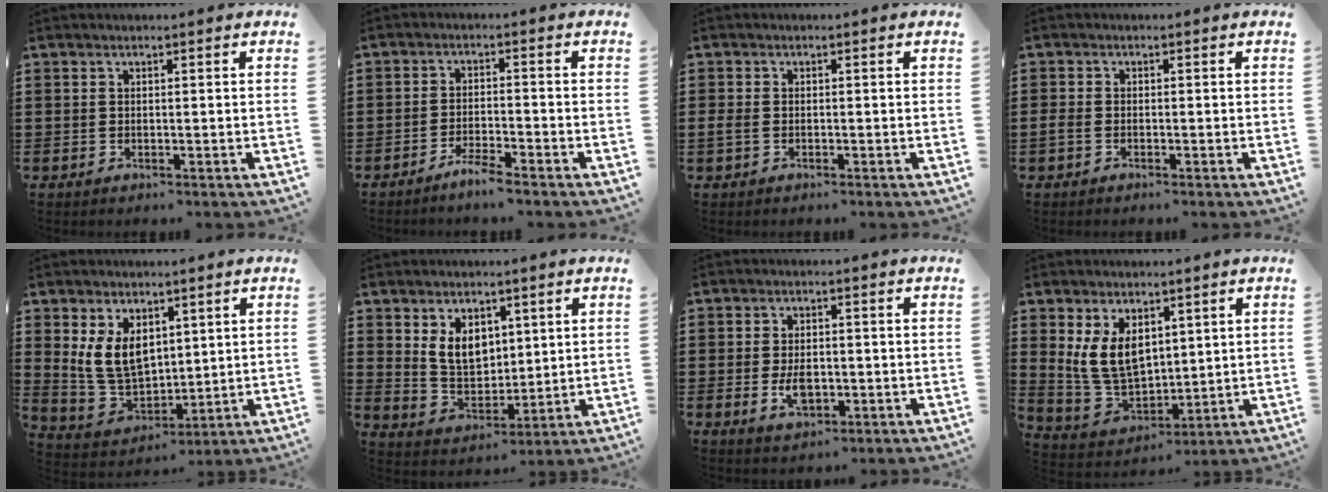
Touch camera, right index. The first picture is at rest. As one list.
[{"total": 3.0, "force": [-2.8, -0.2, 1.1], "torque": [-0.027, 0.003, -0.055]}, {"total": 1.3, "force": [-0.6, 0.8, 0.9], "torque": [-0.028, -0.005, -0.012]}, {"total": 1.2, "force": [-0.8, 0.5, 0.7], "torque": [-0.022, -0.004, -0.017]}, {"total": 8.4, "force": [3.0, 5.8, 5.2], "torque": [-0.137, 0.003, 0.056]}, {"total": 6.9, "force": [2.7, 4.8, 4.2], "torque": [-0.097, 0.008, 0.049]}, {"total": 4.3, "force": [-0.9, 2.4, 3.5], "torque": [-0.069, 0.001, -0.015]}, {"total": 8.4, "force": [3.0, 5.6, 5.5], "torque": [-0.142, 0.005, 0.055]}]